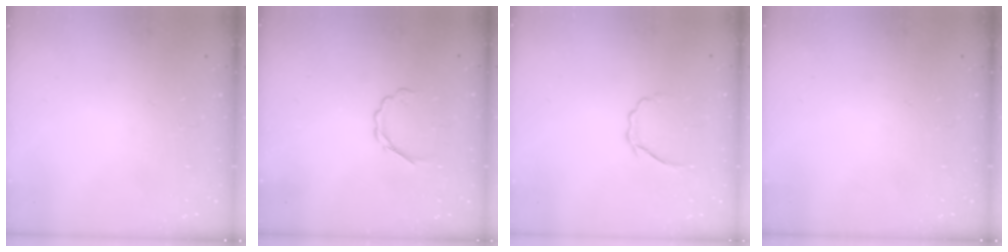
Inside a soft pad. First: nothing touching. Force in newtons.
{"total": 3.0, "press": 2.8, "slide": 0.9}
{"total": 5.3, "press": 5.2, "slide": 1.1}
{"total": 0.0}